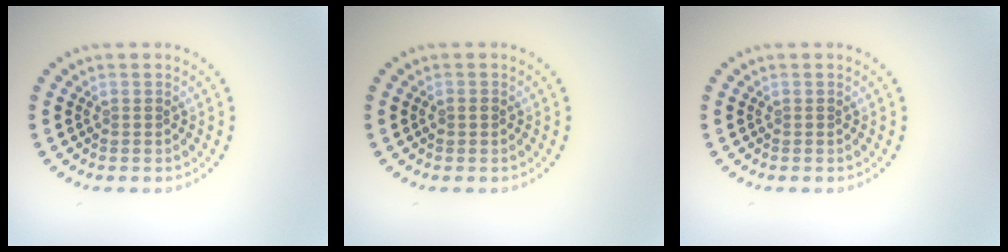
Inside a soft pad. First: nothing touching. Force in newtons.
{"total": 0.8, "press": 0.8, "slide": 0.1}
{"total": 0.0}